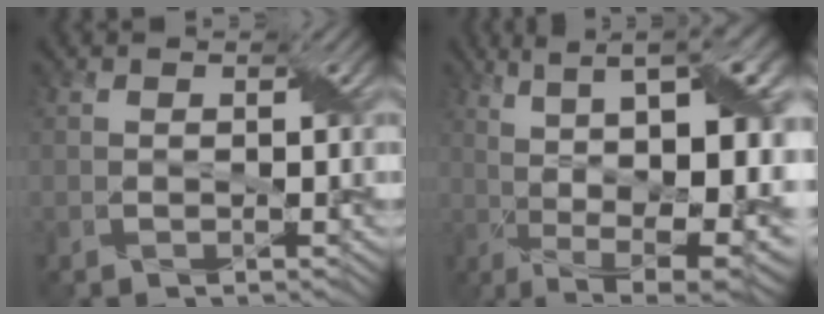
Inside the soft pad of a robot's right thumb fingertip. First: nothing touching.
{"total": 16.7, "force": [2.1, 5.1, 15.7], "torque": [-0.224, 0.021, 0.052]}